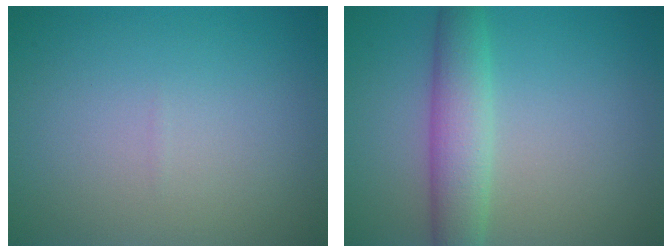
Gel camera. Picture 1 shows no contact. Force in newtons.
{"total": 4.3, "press": 4.3, "slide": 0.0}